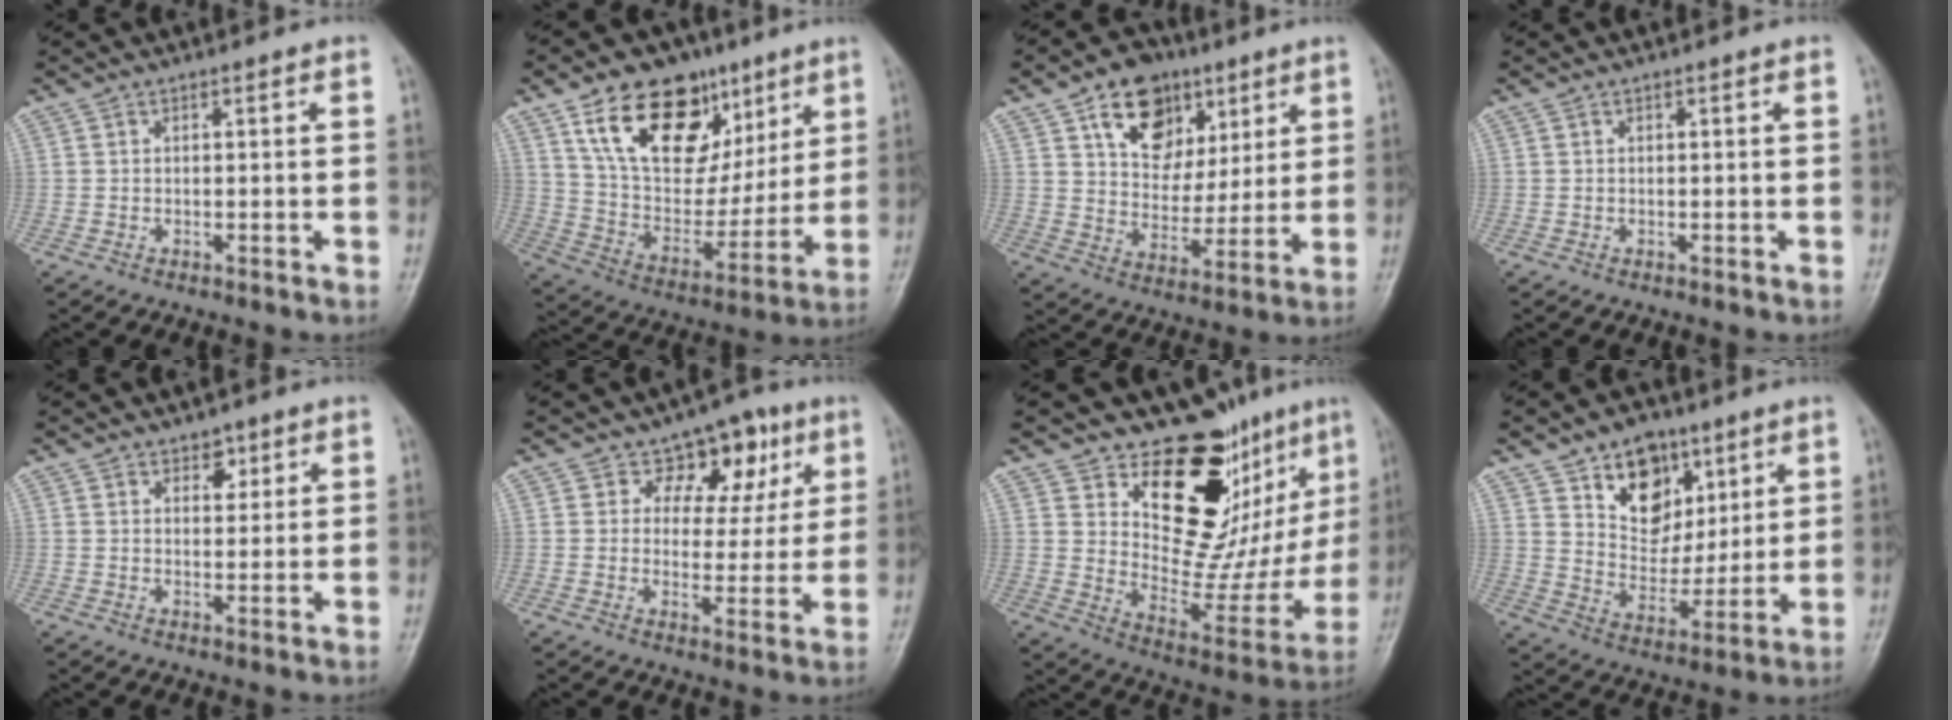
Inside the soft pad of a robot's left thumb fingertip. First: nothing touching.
{"total": 22.5, "force": [11.5, 14.0, 13.2], "torque": [-0.163, -0.032, 0.202]}
{"total": 14.3, "force": [7.2, 10.0, 7.0], "torque": [-0.069, -0.028, 0.123]}
{"total": 0.0}
{"total": 3.0, "force": [1.8, 2.1, 1.3], "torque": [0.003, -0.010, 0.026]}
{"total": 9.5, "force": [4.6, 6.8, 4.8], "torque": [-0.014, -0.013, 0.063]}
{"total": 19.1, "force": [11.7, 9.5, 11.7], "torque": [-0.076, -0.089, 0.188]}
{"total": 12.8, "force": [7.0, 9.0, 5.8], "torque": [-0.053, -0.039, 0.125]}